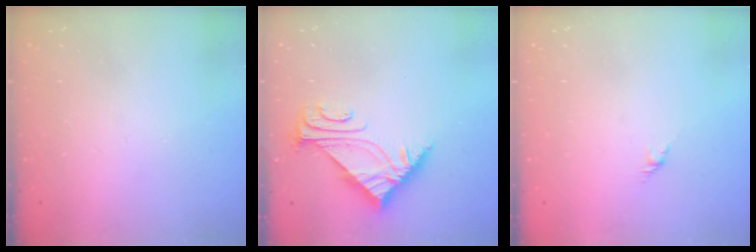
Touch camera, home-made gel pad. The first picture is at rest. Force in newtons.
{"total": 5.2, "press": 5.1, "slide": 0.7}
{"total": 1.6, "press": 1.5, "slide": 0.7}